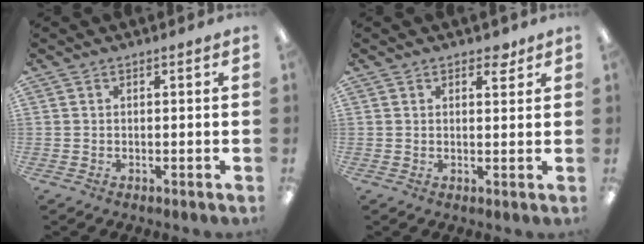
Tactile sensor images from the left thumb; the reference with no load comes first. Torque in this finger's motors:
{"motor_torque": [-0.12, -0.07, -0.34, 0.42, -0.01]}